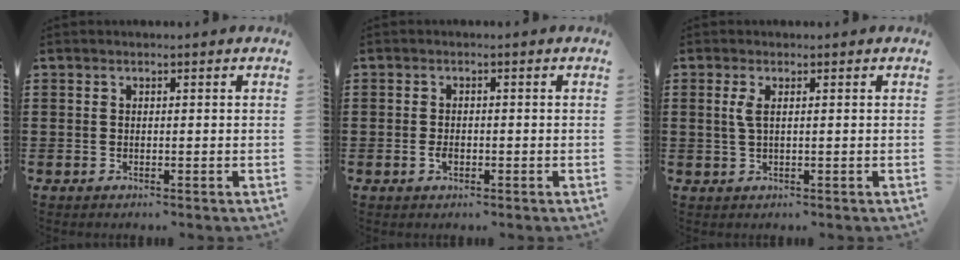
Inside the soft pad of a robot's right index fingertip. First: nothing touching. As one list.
[{"total": 1.7, "force": [-0.6, 0.9, 1.3], "torque": [-0.034, -0.003, -0.013]}, {"total": 1.9, "force": [0.4, 0.4, 1.8], "torque": [-0.037, 0.002, 0.006]}]